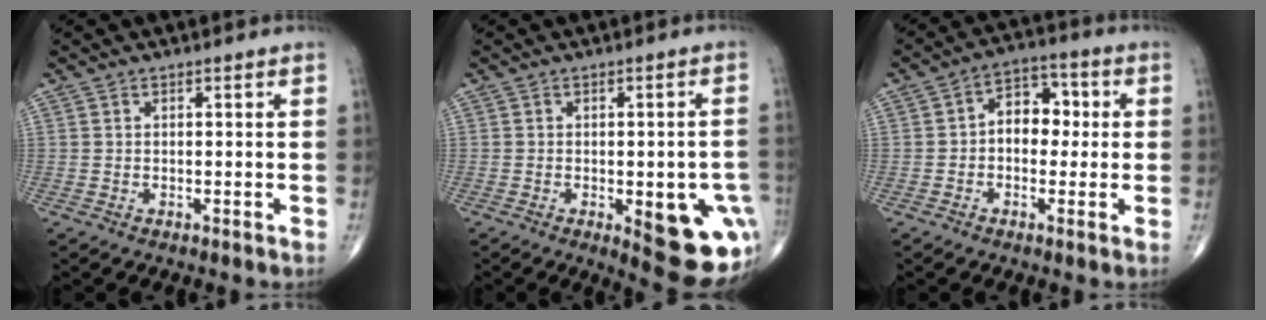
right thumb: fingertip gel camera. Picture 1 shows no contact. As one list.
[{"total": 14.9, "force": [-4.3, 5.7, 13.0], "torque": [-0.113, 0.007, -0.032]}, {"total": 7.8, "force": [0.2, 5.6, 5.5], "torque": [-0.048, 0.028, -0.008]}]